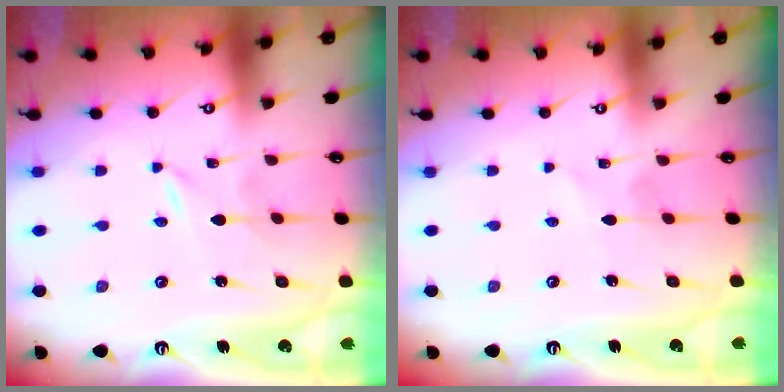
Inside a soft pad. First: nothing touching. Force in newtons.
{"total": 1.6, "press": 1.6, "slide": 0.1}